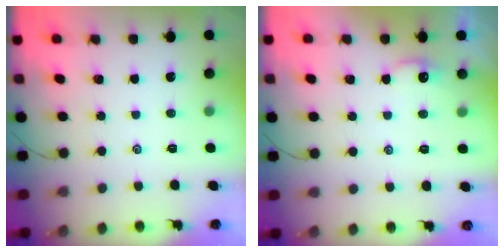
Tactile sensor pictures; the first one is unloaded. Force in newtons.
{"total": 2.1, "press": 2.0, "slide": 0.3}